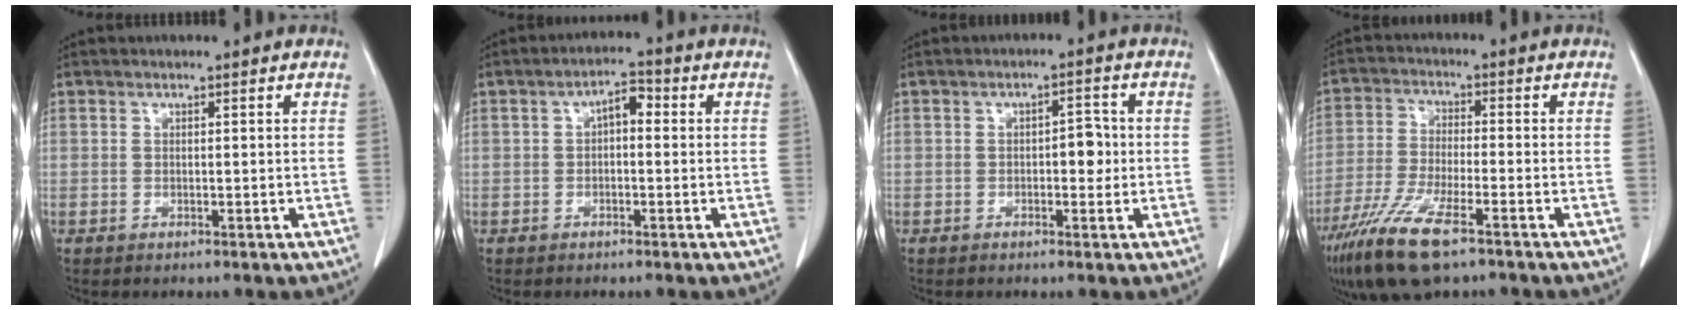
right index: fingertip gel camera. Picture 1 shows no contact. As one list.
[{"total": 3.6, "force": [0.4, 1.7, 3.2], "torque": [-0.047, 0.019, 0.003]}, {"total": 3.4, "force": [-0.2, 1.6, 3.0], "torque": [-0.036, 0.006, -0.002]}, {"total": 11.5, "force": [-7.3, 2.2, 8.6], "torque": [-0.172, -0.027, -0.133]}]